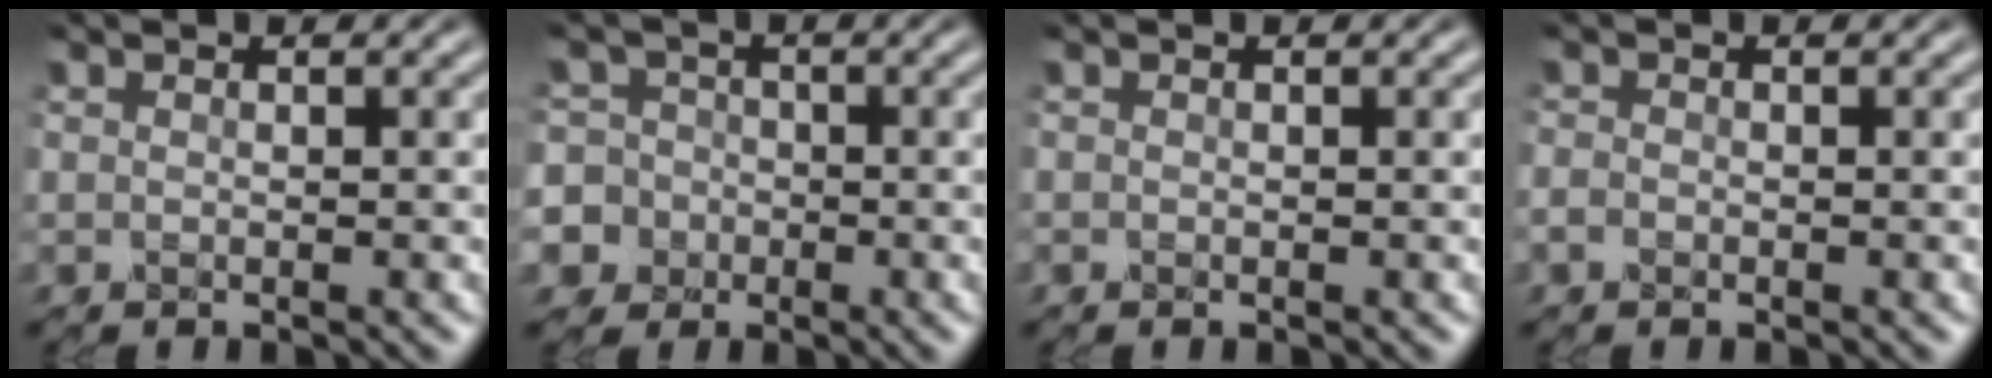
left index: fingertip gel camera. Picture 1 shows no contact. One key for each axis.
{"total": 9.0, "fx": -3.1, "fy": 8.2, "fz": 1.9, "tx": -0.059, "ty": 0.001, "tz": -0.093}
{"total": 0.0}
{"total": 0.9, "fx": -0.5, "fy": 0.5, "fz": 0.5, "tx": -0.009, "ty": -0.001, "tz": -0.013}